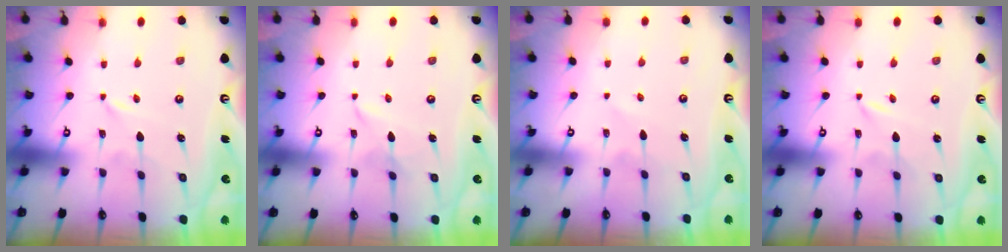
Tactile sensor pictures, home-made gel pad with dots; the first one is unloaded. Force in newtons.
{"total": 1.9, "press": 1.9, "slide": 0.3}
{"total": 3.8, "press": 3.8, "slide": 0.4}
{"total": 0.0}